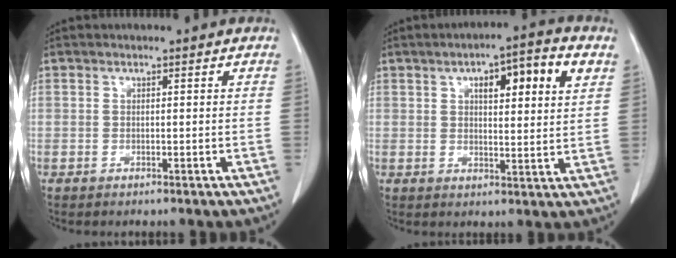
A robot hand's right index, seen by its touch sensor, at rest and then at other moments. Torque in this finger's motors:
{"motor_torque": [0.17, 0.29, 0.25, 0.05]}